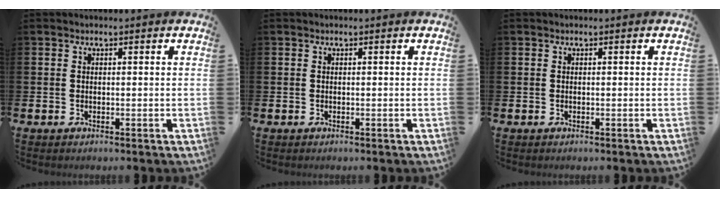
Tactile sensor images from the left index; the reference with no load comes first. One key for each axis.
{"total": 0.0}
{"total": 0.0}